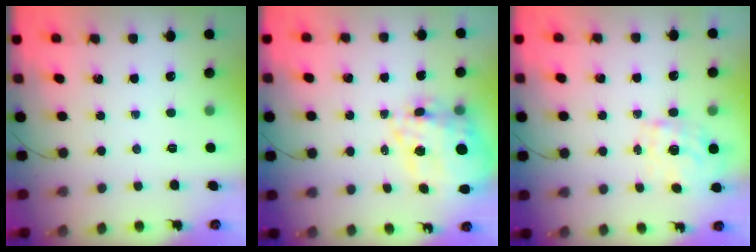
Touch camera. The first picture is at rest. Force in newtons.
{"total": 12.2, "press": 11.6, "slide": 3.7}
{"total": 0.9, "press": 0.7, "slide": 0.6}